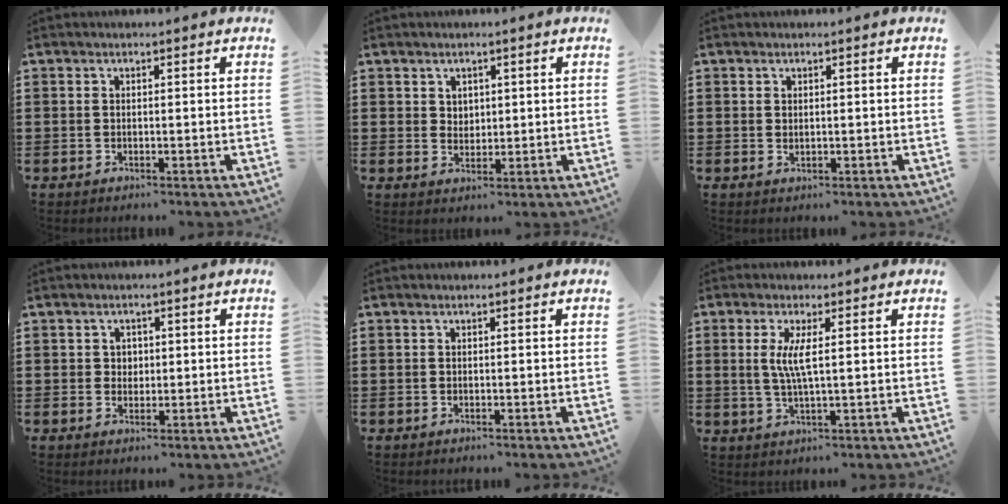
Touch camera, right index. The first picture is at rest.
{"total": 2.2, "force": [1.3, 1.7, 0.4], "torque": [-0.014, 0.008, 0.024]}
{"total": 0.5, "force": [0.2, 0.4, 0.3], "torque": [-0.006, 0.003, 0.004]}
{"total": 1.6, "force": [0.4, 1.5, 0.4], "torque": [-0.014, 0.008, 0.006]}
{"total": 0.0}
{"total": 4.4, "force": [0.8, 0.5, 4.3], "torque": [-0.092, -0.007, 0.009]}